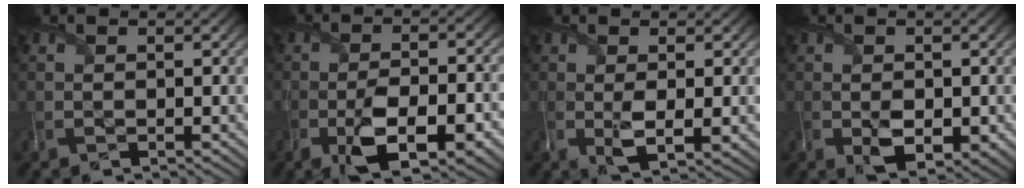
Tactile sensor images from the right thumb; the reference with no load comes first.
{"total": 10.5, "force": [-4.7, 4.1, 8.5], "torque": [-0.154, -0.012, -0.074]}
{"total": 4.4, "force": [-0.5, 1.6, 4.1], "torque": [-0.082, -0.010, -0.005]}
{"total": 4.1, "force": [-1.1, 2.4, 3.1], "torque": [-0.061, -0.020, -0.012]}